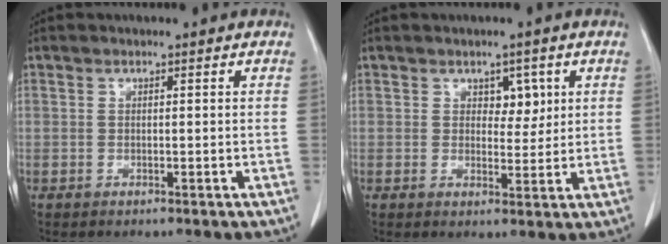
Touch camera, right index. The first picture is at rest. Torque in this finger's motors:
{"motor_torque": [0.07, 0.12, 0.01, 0.00]}